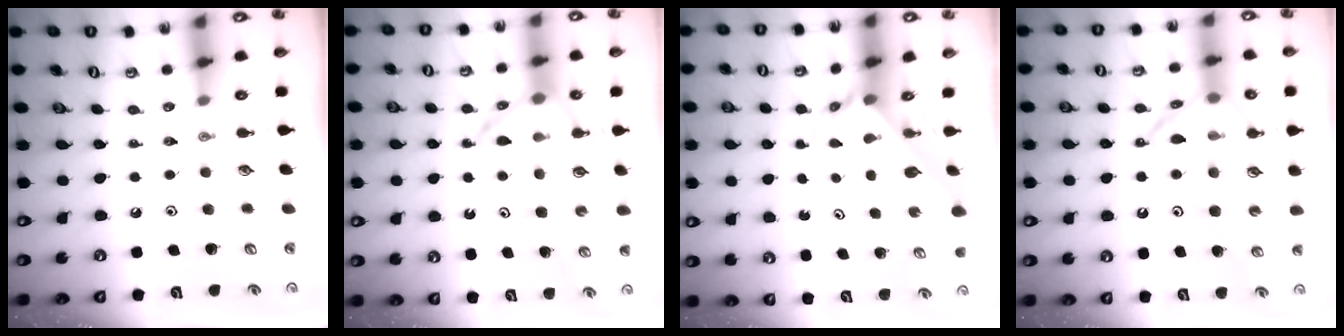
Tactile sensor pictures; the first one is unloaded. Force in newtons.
{"total": 10.6, "press": 10.5, "slide": 1.2}
{"total": 2.7, "press": 2.7, "slide": 0.2}
{"total": 15.4, "press": 15.3, "slide": 1.1}